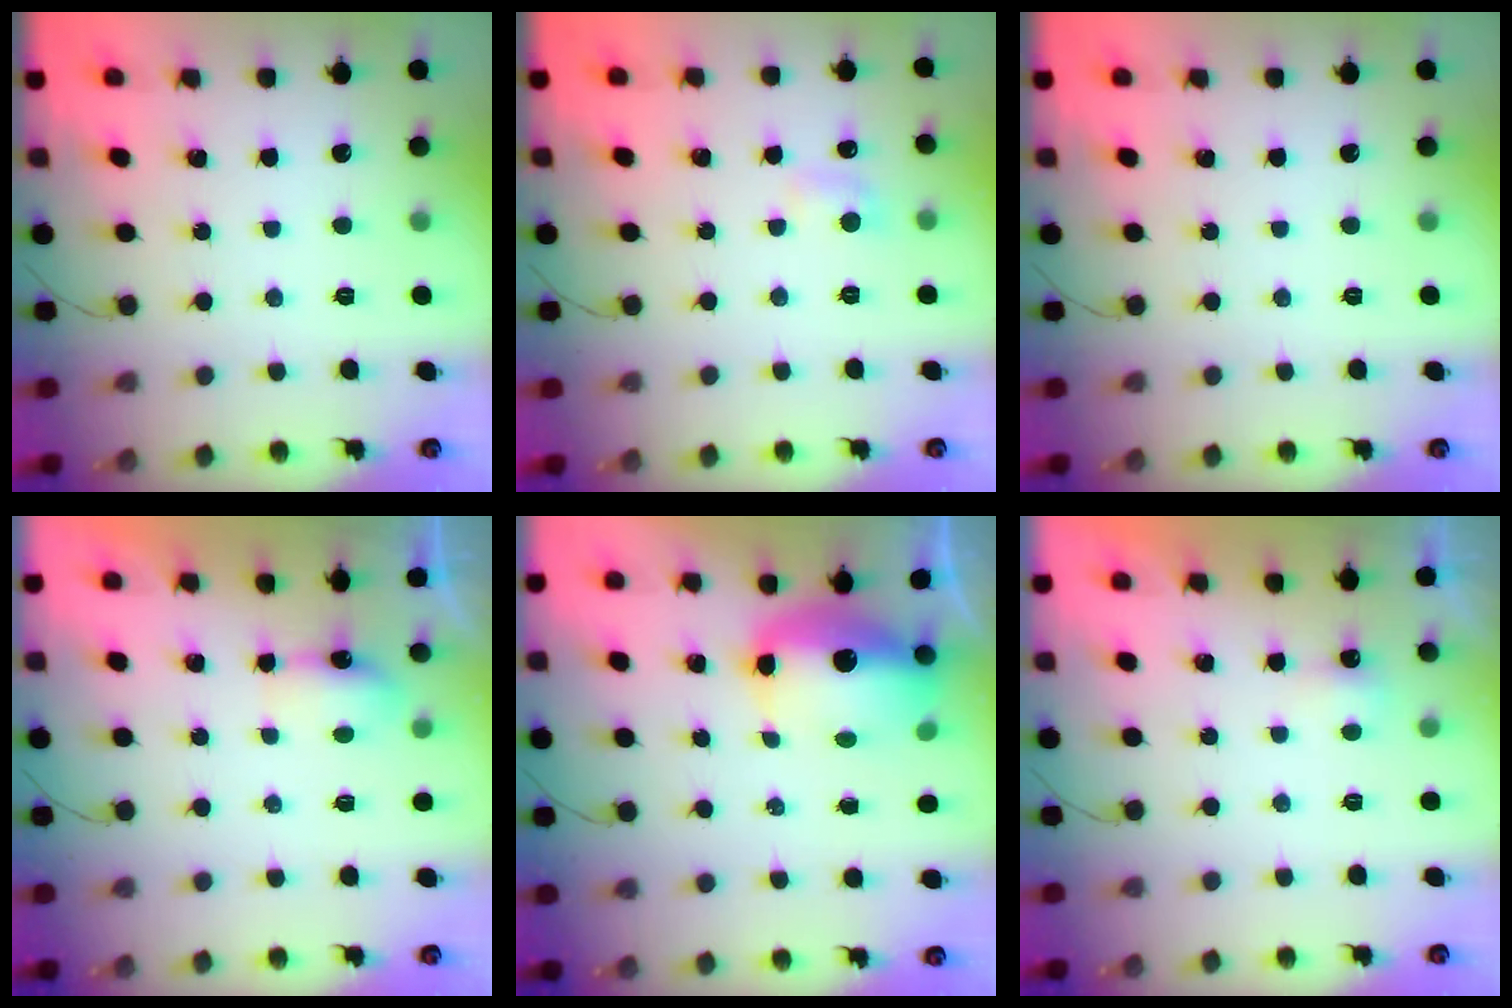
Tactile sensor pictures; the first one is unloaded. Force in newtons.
{"total": 5.1, "press": 4.8, "slide": 1.5}
{"total": 0.0}
{"total": 7.1, "press": 4.4, "slide": 5.5}
{"total": 12.4, "press": 12.1, "slide": 2.7}
{"total": 2.4, "press": 2.3, "slide": 0.5}